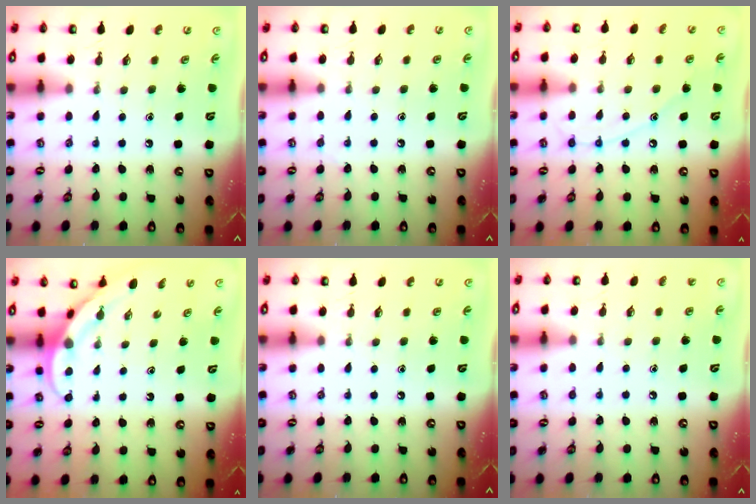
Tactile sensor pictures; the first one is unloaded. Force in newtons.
{"total": 3.0, "press": 2.9, "slide": 0.3}
{"total": 9.5, "press": 9.4, "slide": 0.8}
{"total": 5.4, "press": 5.4, "slide": 0.4}
{"total": 0.0}
{"total": 3.8, "press": 3.7, "slide": 0.4}